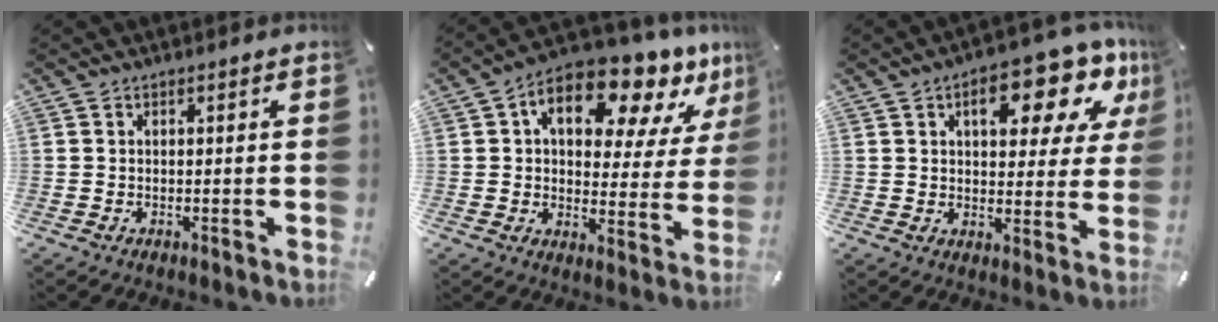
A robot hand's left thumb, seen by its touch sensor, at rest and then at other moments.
{"total": 16.6, "force": [10.0, 8.3, 10.3], "torque": [-0.144, -0.060, 0.165]}
{"total": 16.4, "force": [8.2, 7.9, 11.8], "torque": [-0.138, -0.042, 0.127]}